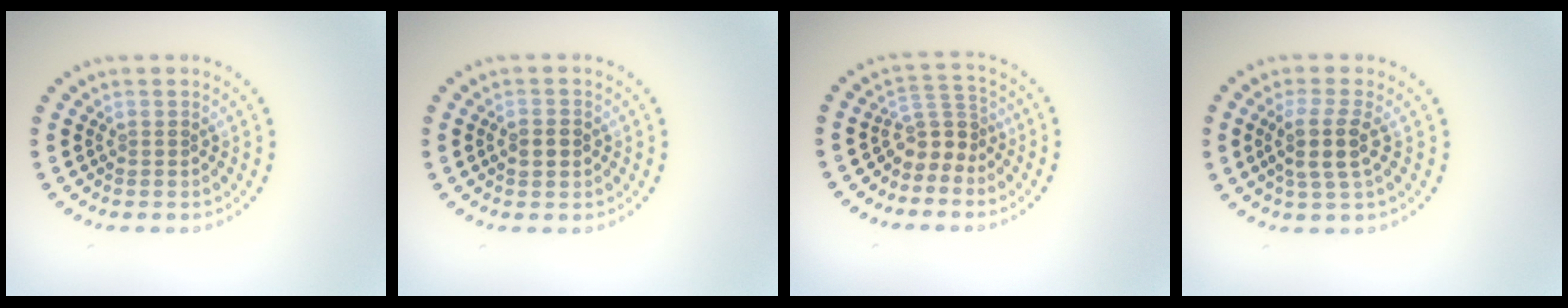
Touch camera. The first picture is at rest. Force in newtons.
{"total": 2.3, "press": 2.3, "slide": 0.0}
{"total": 2.9, "press": 2.0, "slide": 2.1}
{"total": 3.0, "press": 2.6, "slide": 1.6}